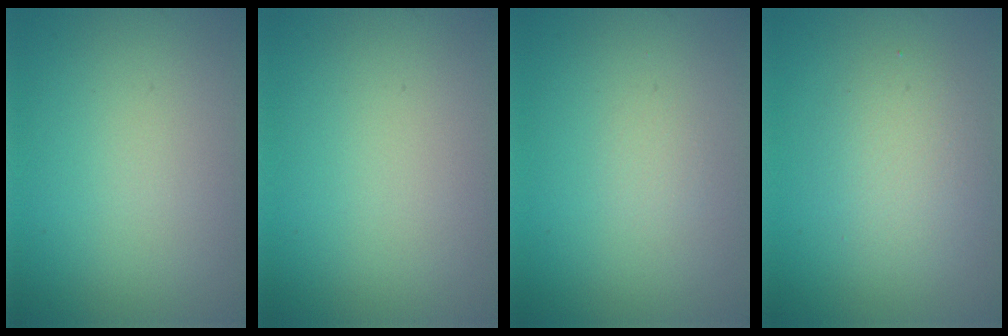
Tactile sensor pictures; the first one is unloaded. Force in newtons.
{"total": 0.0}
{"total": 0.5, "press": 0.5, "slide": 0.1}
{"total": 3.0, "press": 3.0, "slide": 0.2}